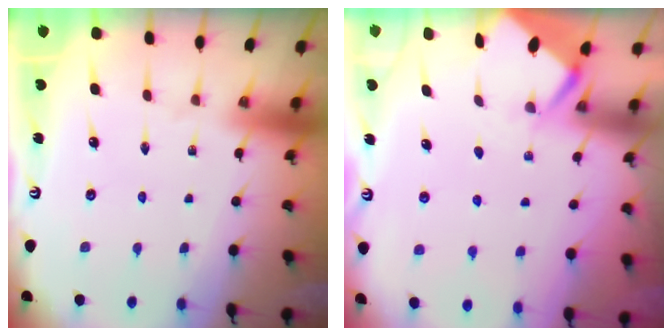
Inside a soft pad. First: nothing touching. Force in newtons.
{"total": 2.6, "press": 2.6, "slide": 0.3}